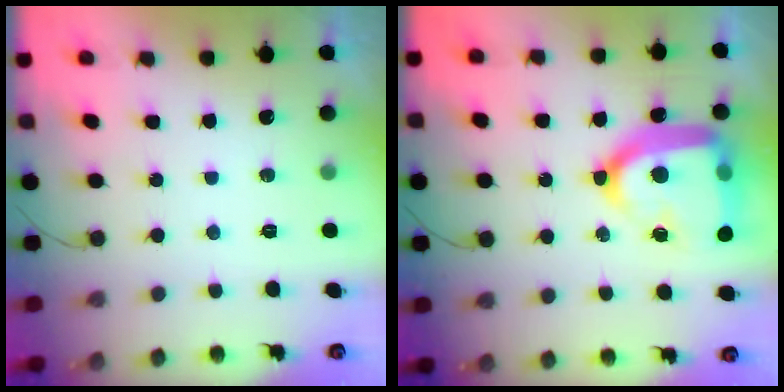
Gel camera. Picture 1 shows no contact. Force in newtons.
{"total": 24.5, "press": 24.4, "slide": 2.1}